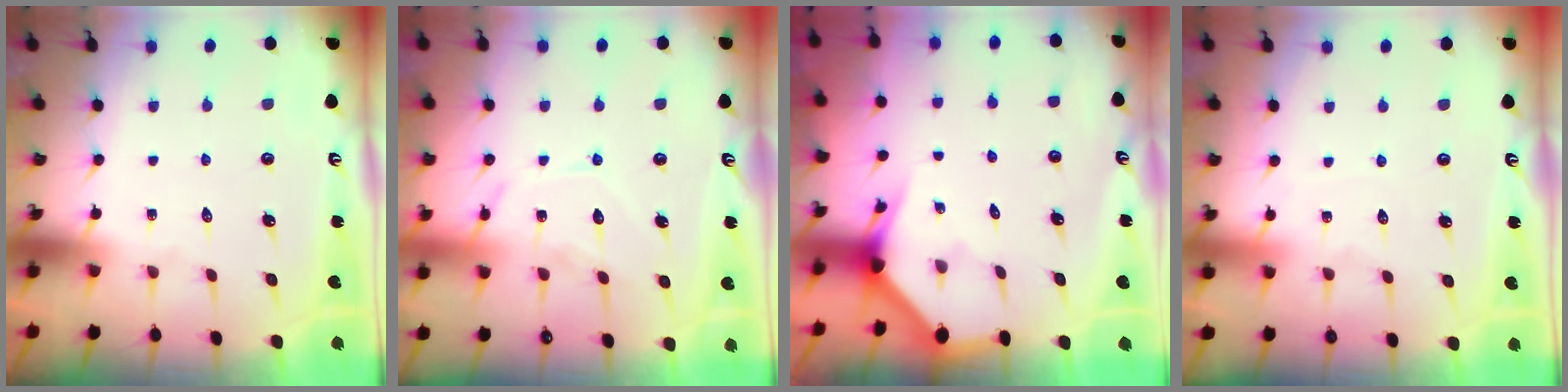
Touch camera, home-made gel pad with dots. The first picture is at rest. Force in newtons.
{"total": 10.9, "press": 10.8, "slide": 0.8}
{"total": 2.9, "press": 2.9, "slide": 0.1}
{"total": 2.9, "press": 2.9, "slide": 0.3}